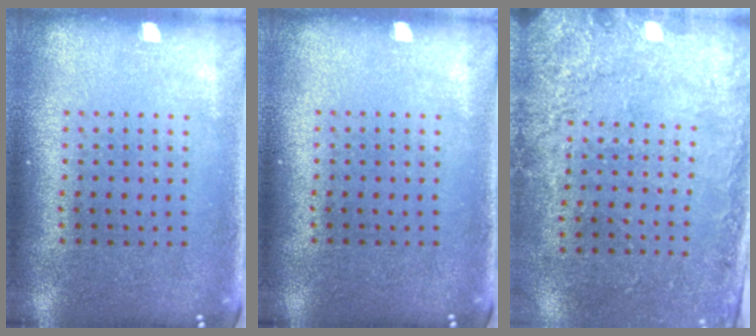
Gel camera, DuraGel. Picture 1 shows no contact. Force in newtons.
{"total": 0.0}
{"total": 2.7, "press": 2.2, "slide": 1.5}